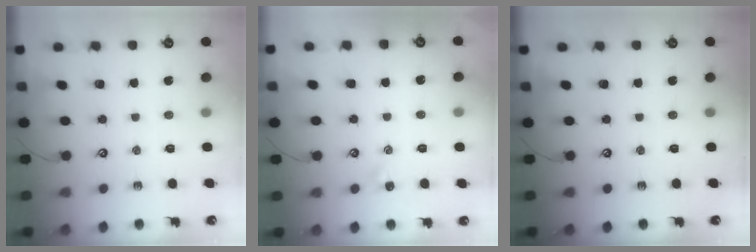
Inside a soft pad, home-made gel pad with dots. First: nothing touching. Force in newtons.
{"total": 2.1, "press": 2.0, "slide": 0.6}
{"total": 0.0}